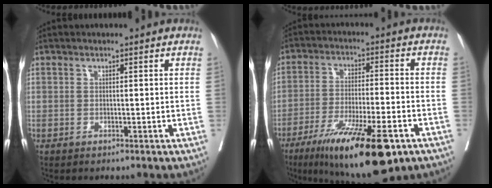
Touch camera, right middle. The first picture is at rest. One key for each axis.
{"total": 17.3, "fx": -10.0, "fy": 2.8, "fz": 13.8, "tx": -0.210, "ty": -0.034, "tz": -0.159}